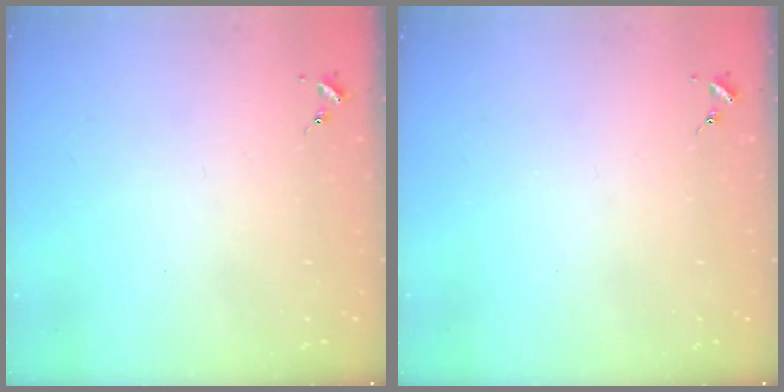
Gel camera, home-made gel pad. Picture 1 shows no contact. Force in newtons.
{"total": 0.0}